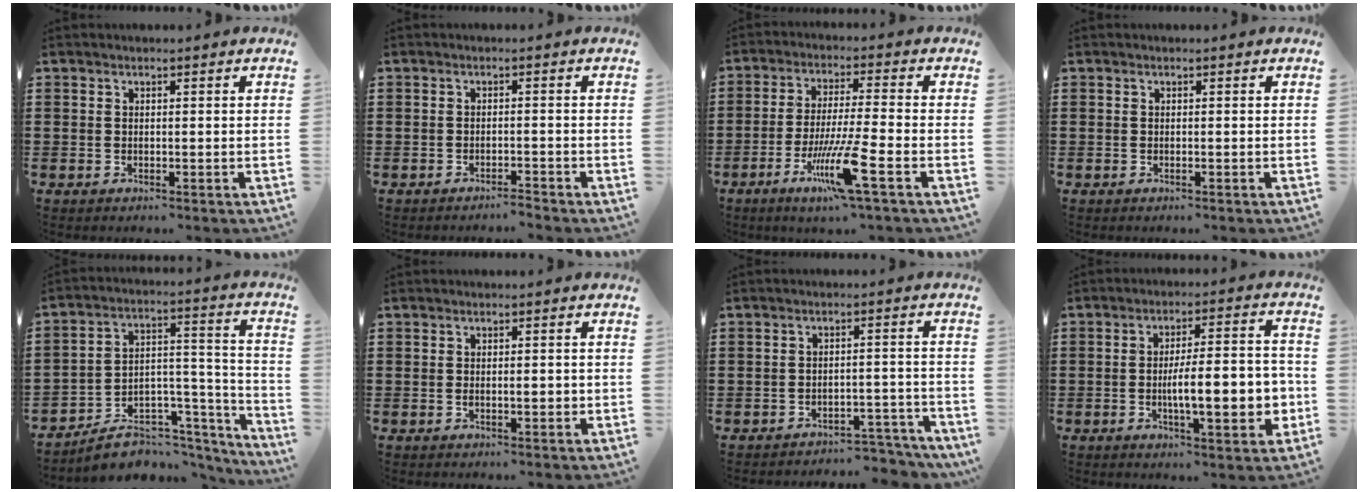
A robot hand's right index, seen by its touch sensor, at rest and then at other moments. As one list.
[{"total": 1.5, "force": [-1.4, -0.1, 0.3], "torque": [-0.009, 0.001, -0.029]}, {"total": 9.8, "force": [-4.7, 0.4, 8.6], "torque": [-0.173, -0.014, -0.088]}, {"total": 0.0}, {"total": 8.0, "force": [-6.3, 4.0, 2.7], "torque": [-0.038, 0.019, -0.109]}, {"total": 2.2, "force": [-0.3, 0.6, 2.1], "torque": [-0.038, -0.001, -0.006]}, {"total": 3.4, "force": [-3.3, 0.5, 0.6], "torque": [-0.014, 0.007, -0.071]}, {"total": 11.2, "force": [-2.3, 3.0, 10.6], "torque": [-0.144, -0.007, -0.042]}]